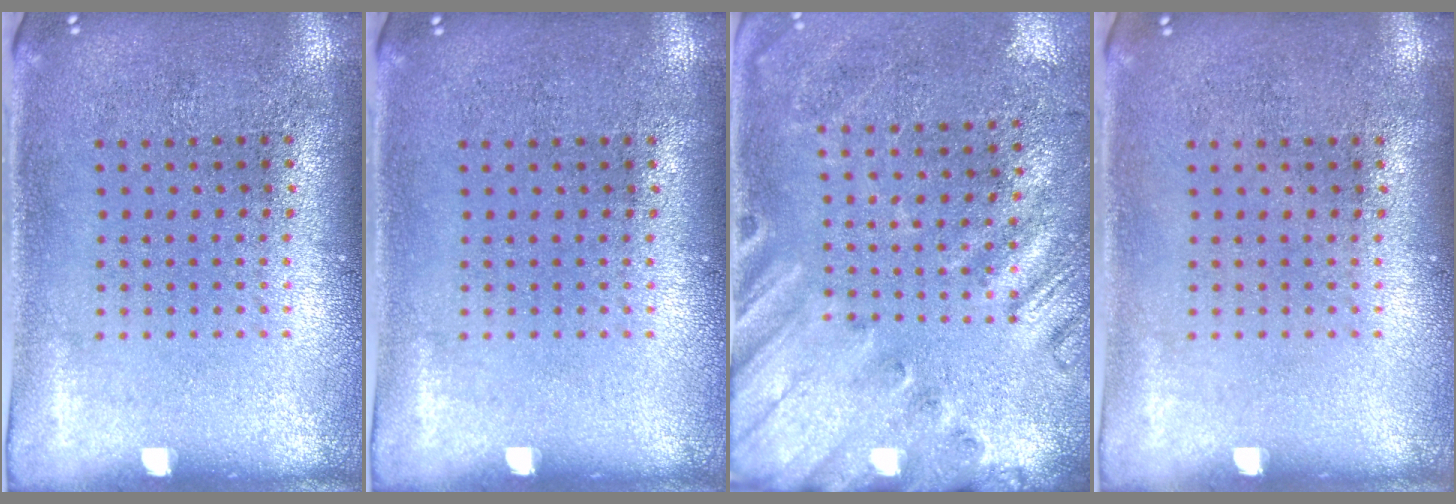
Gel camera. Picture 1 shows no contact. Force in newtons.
{"total": 0.0}
{"total": 2.6, "press": 2.0, "slide": 1.6}
{"total": 0.0}